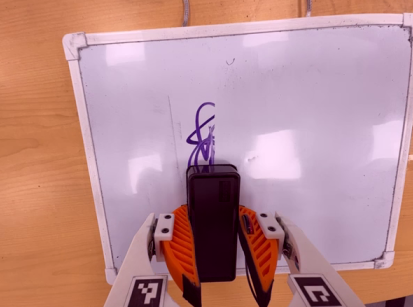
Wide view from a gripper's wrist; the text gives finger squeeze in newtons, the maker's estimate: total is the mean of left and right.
{"total": 7.0, "left": 6.2, "right": 7.7}